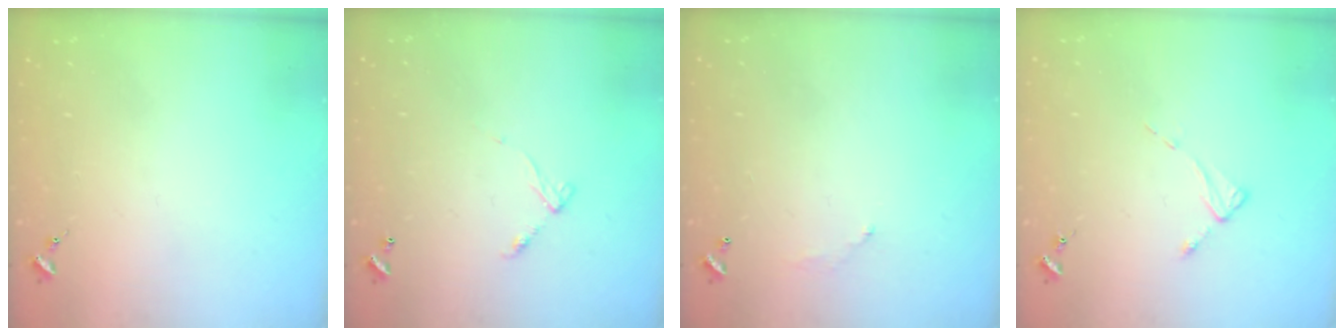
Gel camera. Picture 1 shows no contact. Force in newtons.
{"total": 6.2, "press": 6.2, "slide": 0.4}
{"total": 5.2, "press": 5.2, "slide": 0.3}
{"total": 2.6, "press": 2.6, "slide": 0.4}